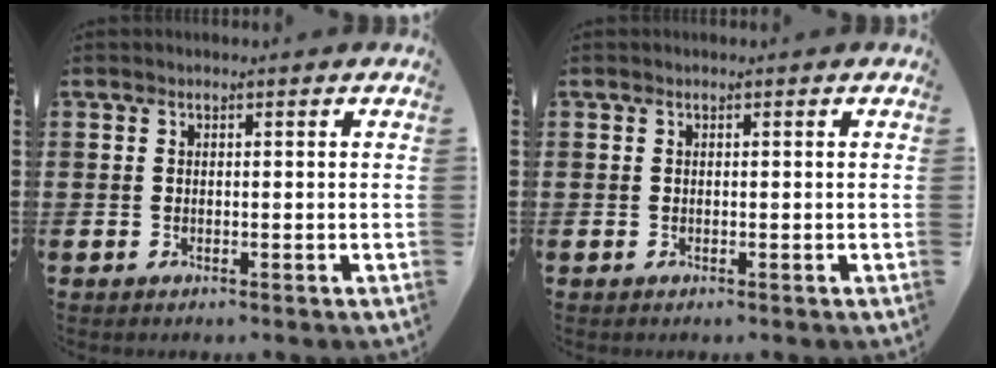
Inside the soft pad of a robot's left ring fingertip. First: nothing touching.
{"total": 0.0}